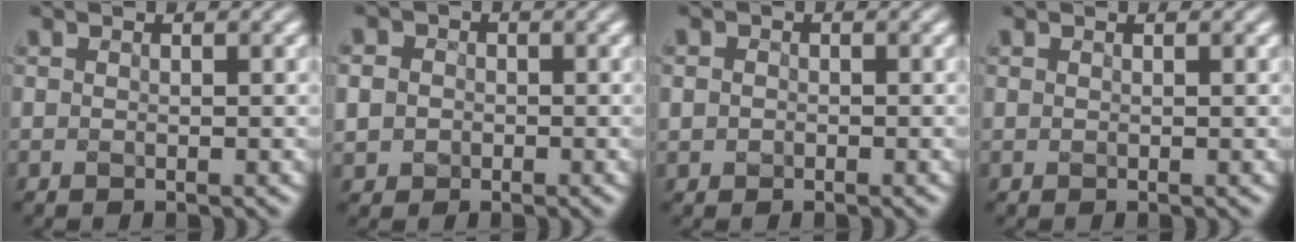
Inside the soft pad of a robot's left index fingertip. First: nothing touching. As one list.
[{"total": 2.5, "force": [0.1, 2.4, 0.7], "torque": [-0.003, 0.008, -0.015]}, {"total": 0.8, "force": [-0.2, 0.8, 0.1], "torque": [0.001, -0.003, -0.005]}, {"total": 0.0}]